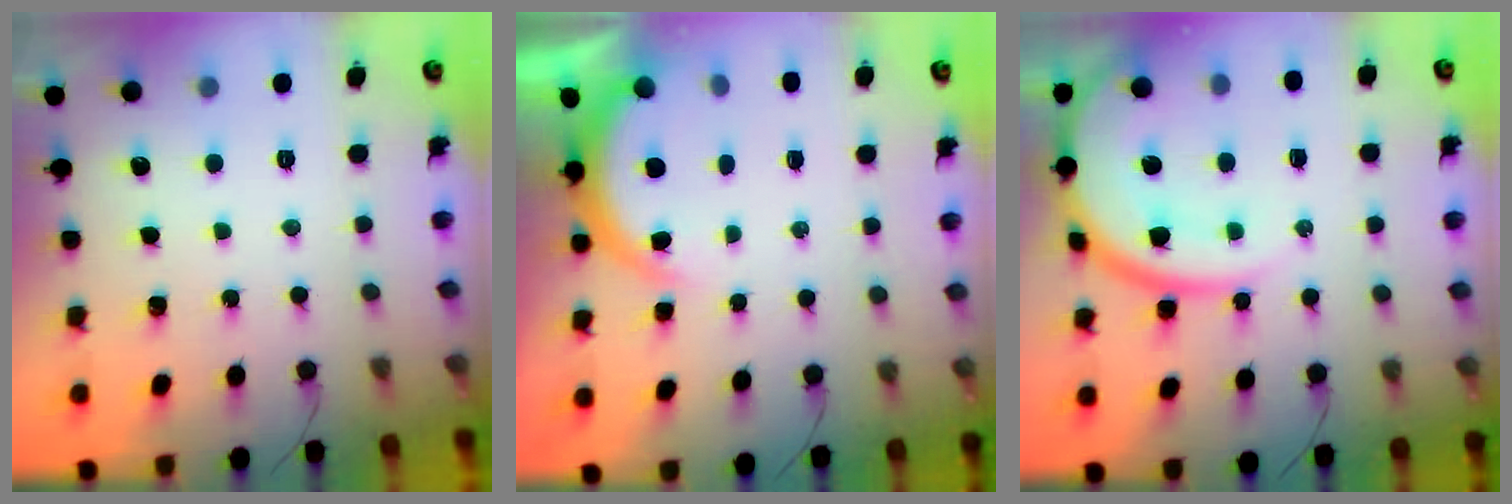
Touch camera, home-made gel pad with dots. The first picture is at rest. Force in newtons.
{"total": 4.8, "press": 4.6, "slide": 1.2}
{"total": 16.6, "press": 16.3, "slide": 2.8}